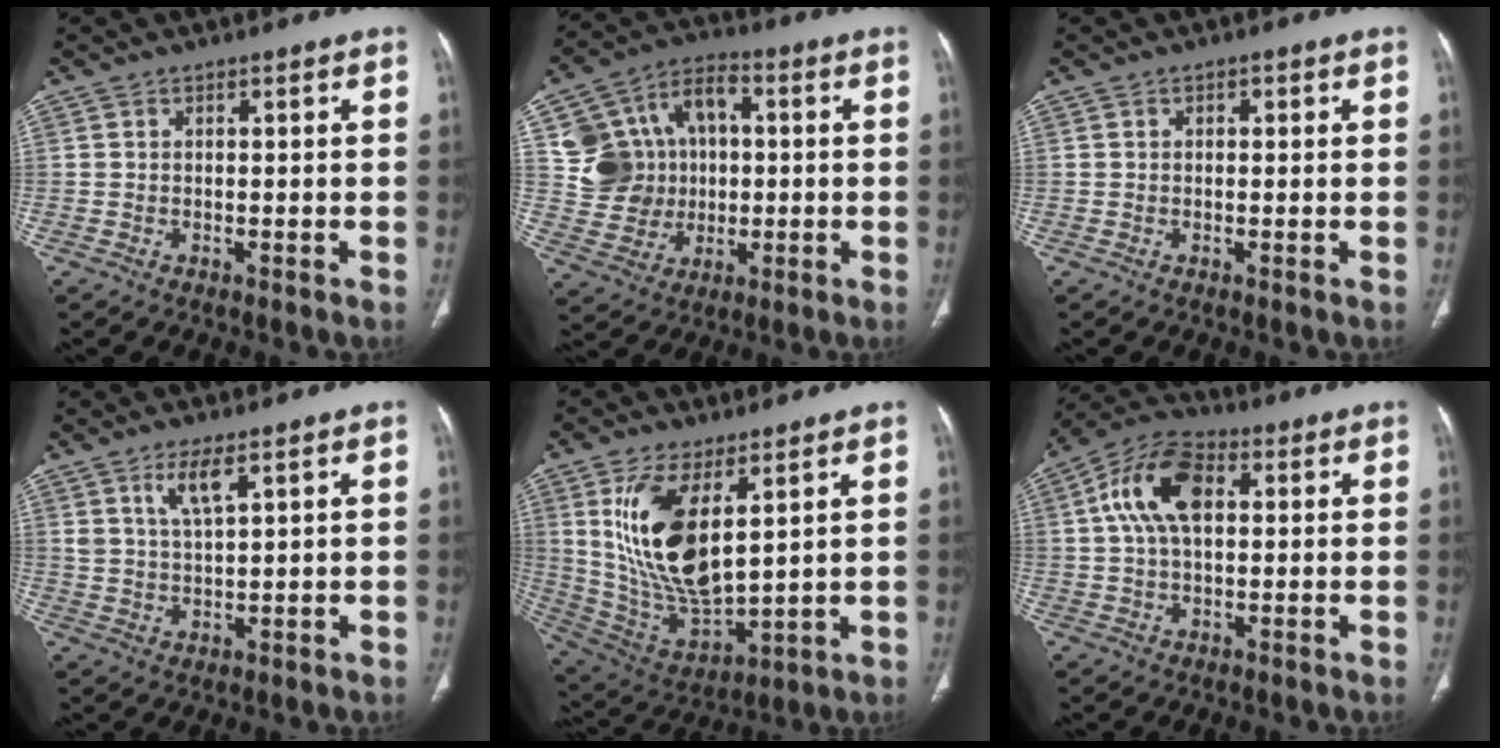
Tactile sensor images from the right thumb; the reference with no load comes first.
{"total": 14.4, "force": [1.9, 12.4, 7.0], "torque": [-0.090, 0.021, 0.042]}
{"total": 1.1, "force": [0.4, 0.8, 0.8], "torque": [-0.008, 0.001, 0.006]}
{"total": 5.3, "force": [3.0, 1.5, 4.0], "torque": [-0.082, -0.019, 0.066]}
{"total": 17.4, "force": [5.9, 7.7, 14.5], "torque": [-0.272, -0.028, 0.135]}
{"total": 12.3, "force": [2.6, 7.2, 9.6], "torque": [-0.179, 0.022, 0.040]}